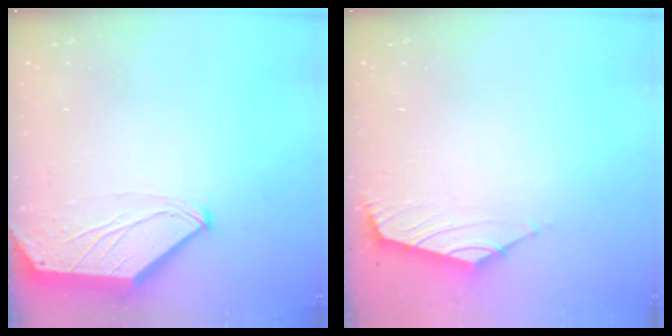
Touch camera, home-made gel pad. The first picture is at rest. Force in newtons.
{"total": 1.8, "press": 1.6, "slide": 0.7}